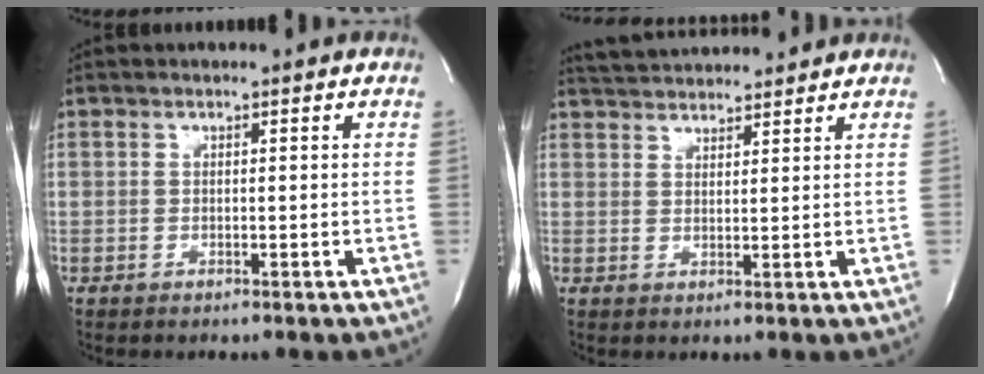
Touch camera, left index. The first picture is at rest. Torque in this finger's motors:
{"motor_torque": [-0.15, -0.01, 0.06, 0.07]}